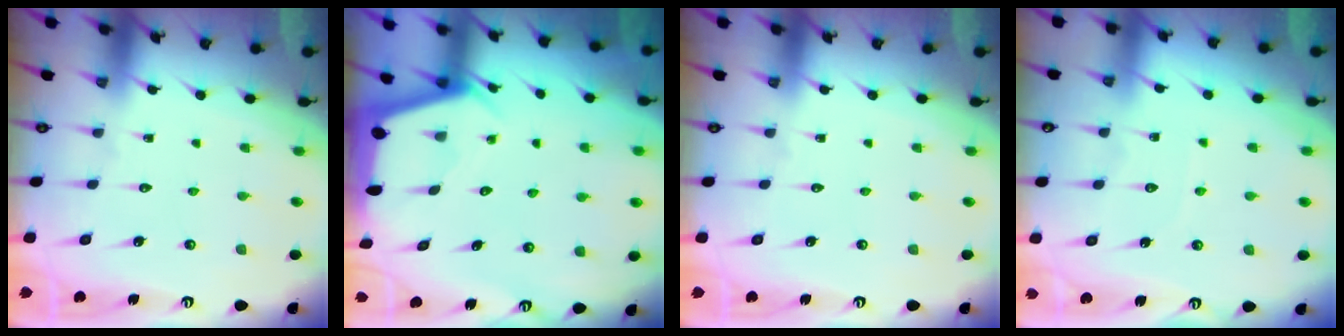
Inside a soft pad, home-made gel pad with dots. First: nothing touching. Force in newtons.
{"total": 2.5, "press": 2.5, "slide": 0.3}
{"total": 0.0}
{"total": 2.5, "press": 2.5, "slide": 0.3}